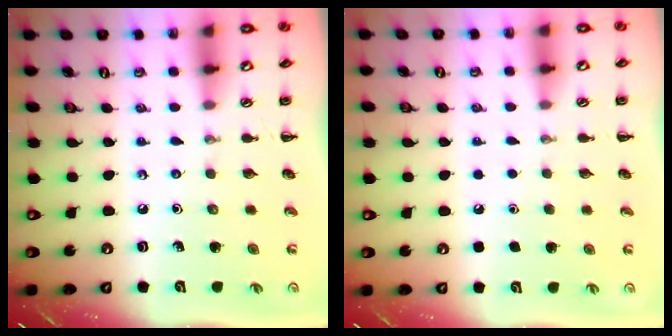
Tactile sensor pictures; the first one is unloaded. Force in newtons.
{"total": 1.8, "press": 1.8, "slide": 0.1}